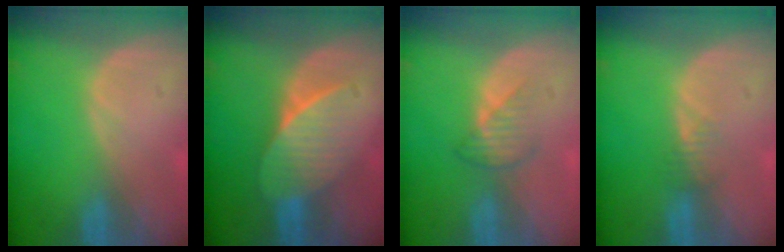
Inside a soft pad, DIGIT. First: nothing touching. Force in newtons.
{"total": 7.2, "press": 6.6, "slide": 2.8}
{"total": 2.7, "press": 2.6, "slide": 0.5}
{"total": 1.5, "press": 1.5, "slide": 0.2}